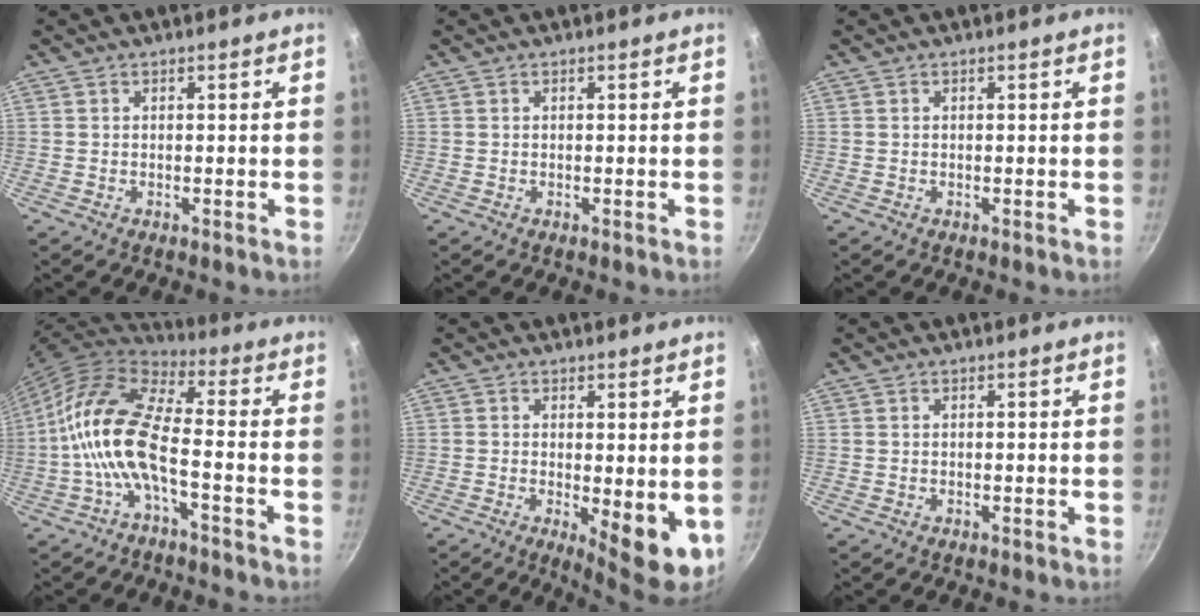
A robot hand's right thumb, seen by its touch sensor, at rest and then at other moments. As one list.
[{"total": 0.0}, {"total": 0.0}, {"total": 14.1, "force": [-3.2, 5.4, 12.6], "torque": [-0.253, 0.037, -0.077]}, {"total": 7.8, "force": [-0.8, 2.7, 7.3], "torque": [-0.091, -0.012, -0.002]}, {"total": 0.0}]